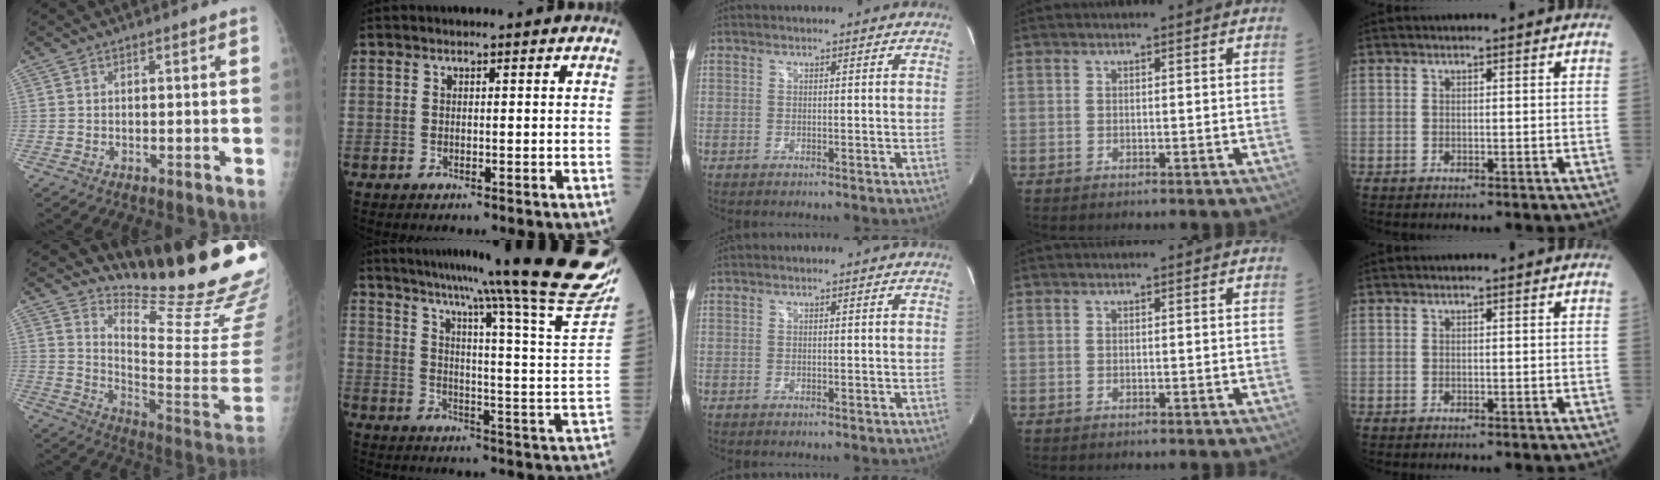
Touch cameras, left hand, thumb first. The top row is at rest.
{"thumb": {"total": 23.5, "force": [19.8, 3.2, 12.3], "torque": [-0.153, -0.184, 0.272]}, "index": {"total": 30.6, "force": [25.2, -1.9, 17.3], "torque": [-0.233, -0.083, 0.325]}}